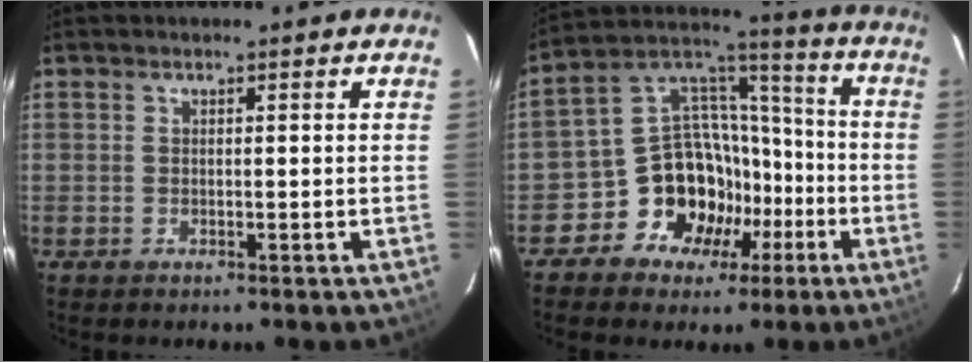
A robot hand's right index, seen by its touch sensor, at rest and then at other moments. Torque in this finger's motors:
{"motor_torque": [1.70, -0.44, 0.53, 0.05]}